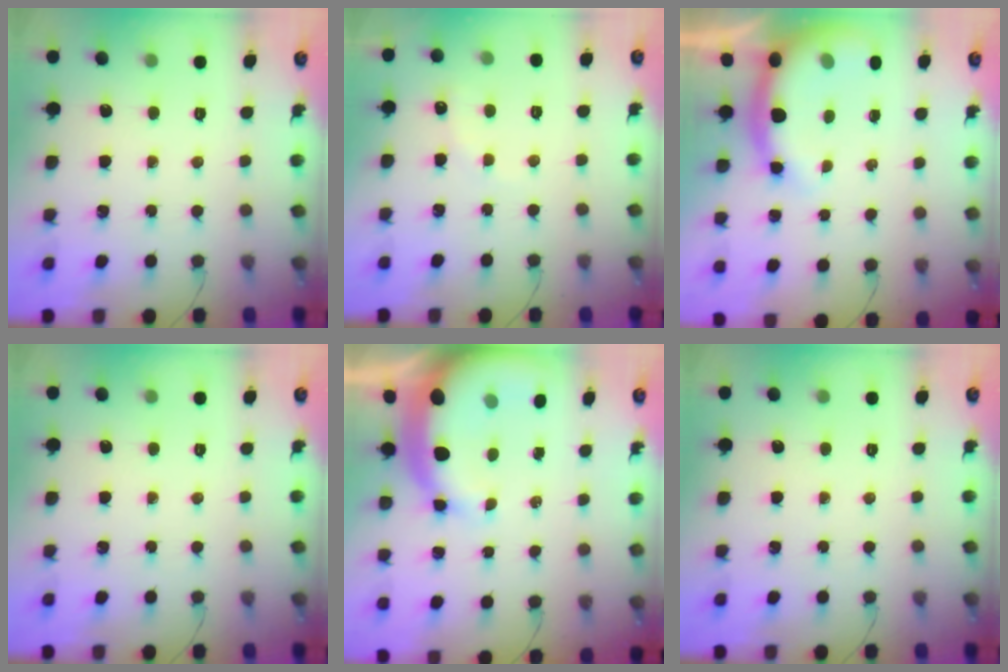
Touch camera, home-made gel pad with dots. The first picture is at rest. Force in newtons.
{"total": 6.5, "press": 6.3, "slide": 1.6}
{"total": 7.5, "press": 7.3, "slide": 1.6}
{"total": 0.0}
{"total": 11.2, "press": 10.9, "slide": 2.2}
{"total": 0.0}